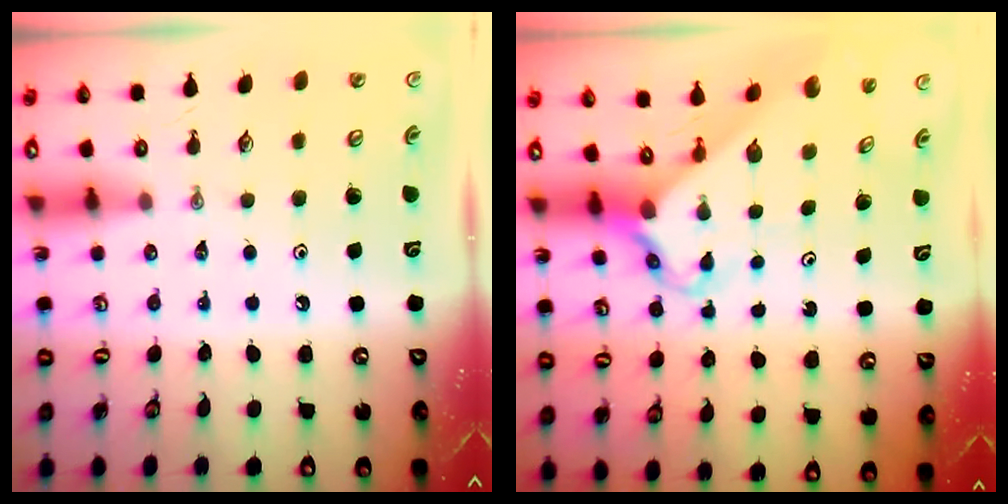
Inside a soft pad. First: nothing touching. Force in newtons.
{"total": 2.6, "press": 2.6, "slide": 0.3}